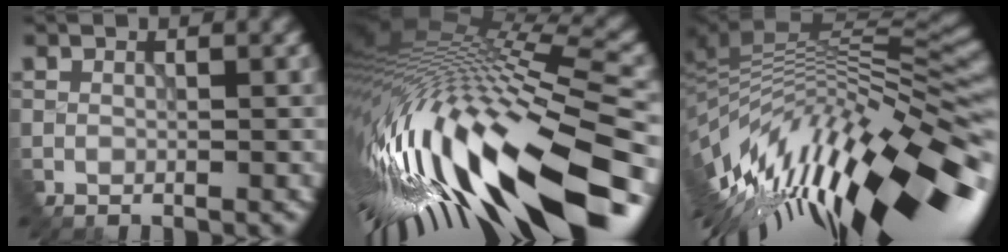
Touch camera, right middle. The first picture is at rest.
{"total": 16.9, "force": [-5.0, 4.4, 15.5], "torque": [-0.284, 0.010, -0.083]}
{"total": 14.5, "force": [-3.4, 4.9, 13.2], "torque": [-0.225, 0.013, -0.049]}